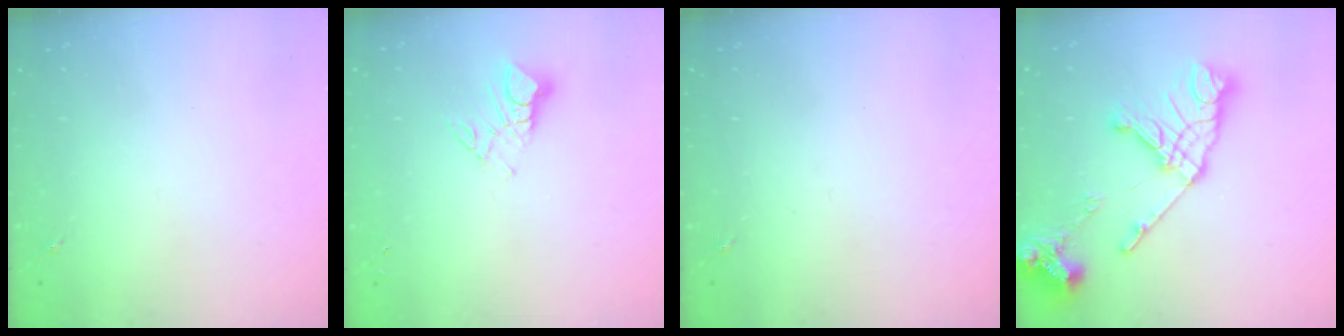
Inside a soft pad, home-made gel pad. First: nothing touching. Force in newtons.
{"total": 6.2, "press": 6.1, "slide": 0.4}
{"total": 0.0}
{"total": 19.2, "press": 19.1, "slide": 2.3}